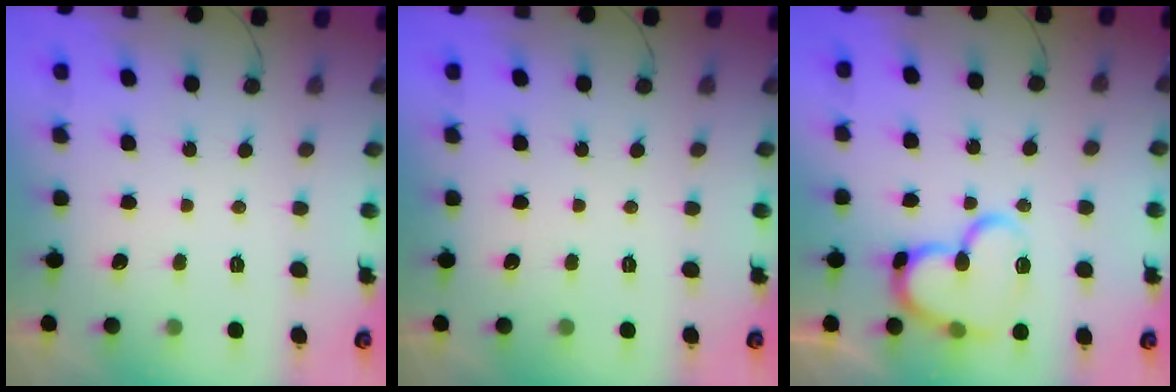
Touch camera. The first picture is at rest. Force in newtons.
{"total": 0.0}
{"total": 16.6, "press": 16.5, "slide": 1.9}